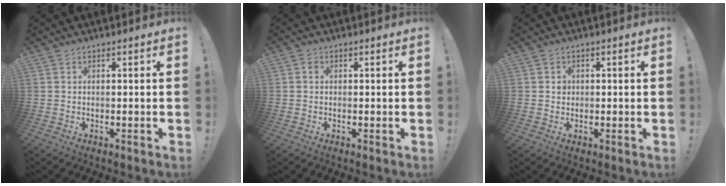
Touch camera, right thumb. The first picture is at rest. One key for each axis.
{"total": 0.8, "fx": 0.0, "fy": 0.8, "fz": 0.3, "tx": 0.000, "ty": 0.001, "tz": -0.001}
{"total": 1.6, "fx": 0.2, "fy": 1.5, "fz": 0.5, "tx": -0.002, "ty": 0.001, "tz": 0.000}